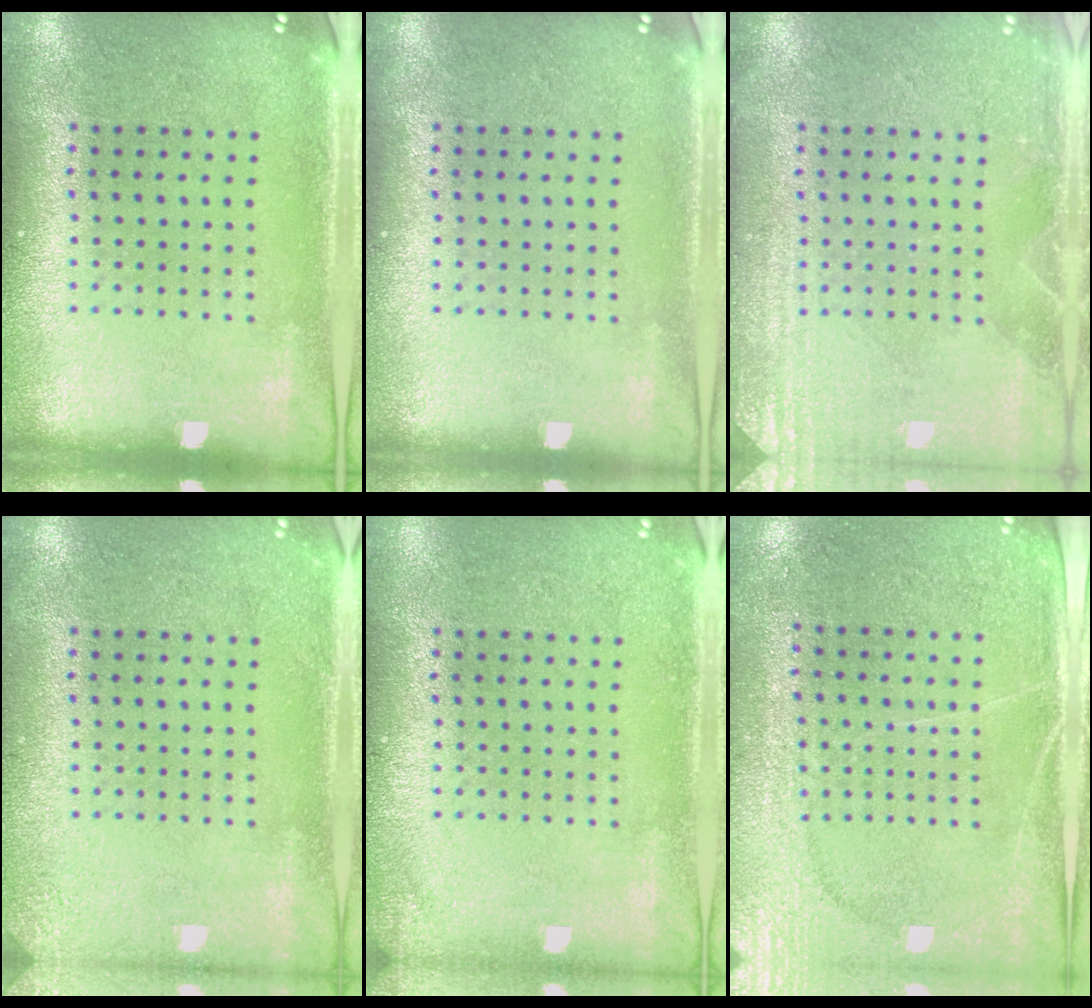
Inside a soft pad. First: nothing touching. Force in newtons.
{"total": 0.0}
{"total": 2.9, "press": 2.9, "slide": 0.5}
{"total": 1.7, "press": 1.7, "slide": 0.2}
{"total": 0.9, "press": 0.9, "slide": 0.1}
{"total": 3.0, "press": 2.8, "slide": 1.2}